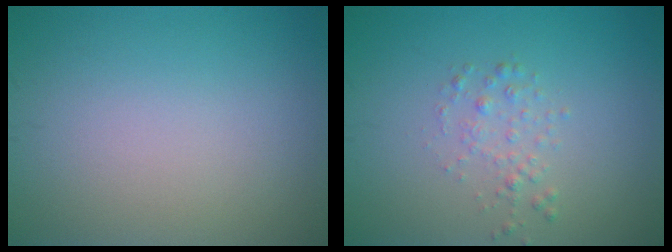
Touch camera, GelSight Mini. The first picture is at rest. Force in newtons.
{"total": 1.4, "press": 1.4, "slide": 0.1}